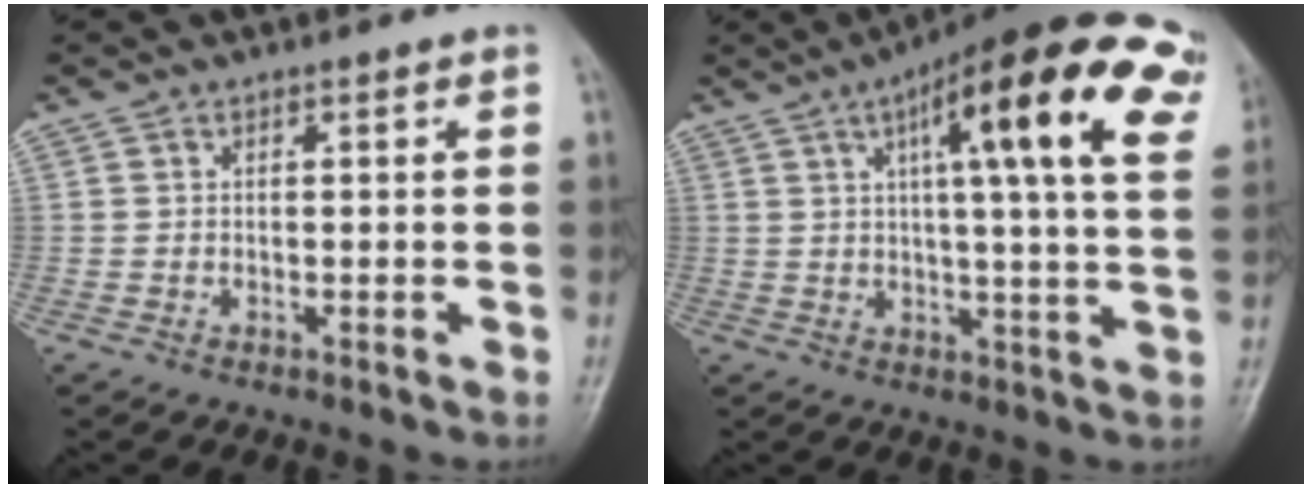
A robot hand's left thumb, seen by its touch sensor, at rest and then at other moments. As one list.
[{"total": 22.4, "force": [9.2, 4.6, 19.9], "torque": [-0.267, -0.002, 0.120]}]